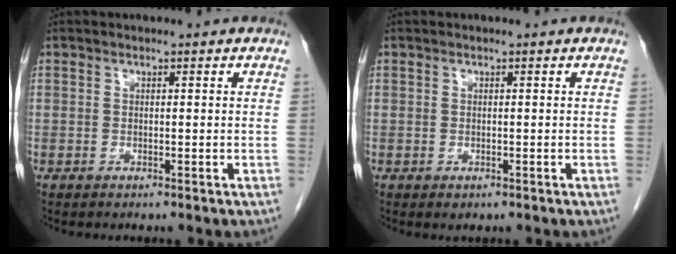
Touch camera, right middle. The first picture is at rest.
{"total": 0.0}